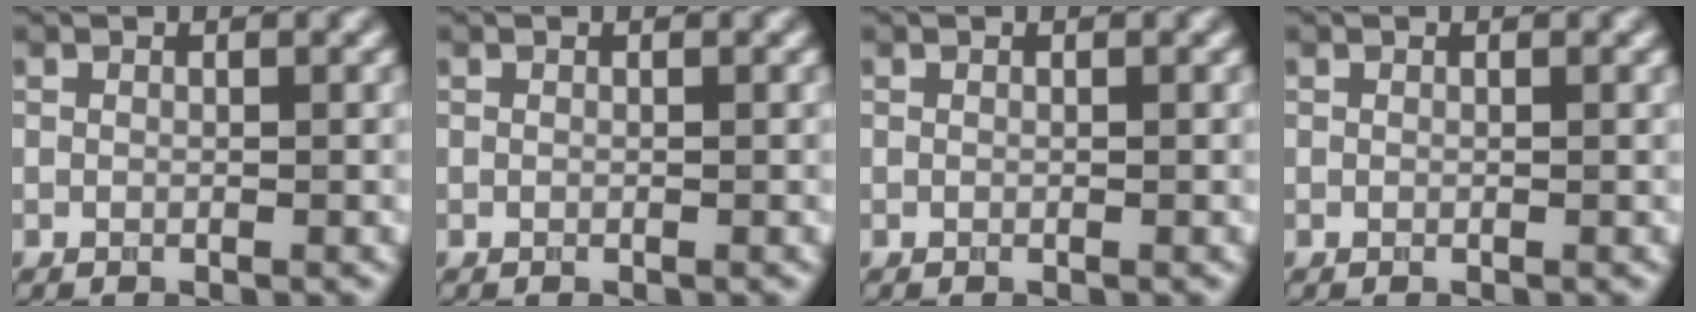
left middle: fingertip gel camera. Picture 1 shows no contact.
{"total": 0.0}
{"total": 0.0}
{"total": 0.0}